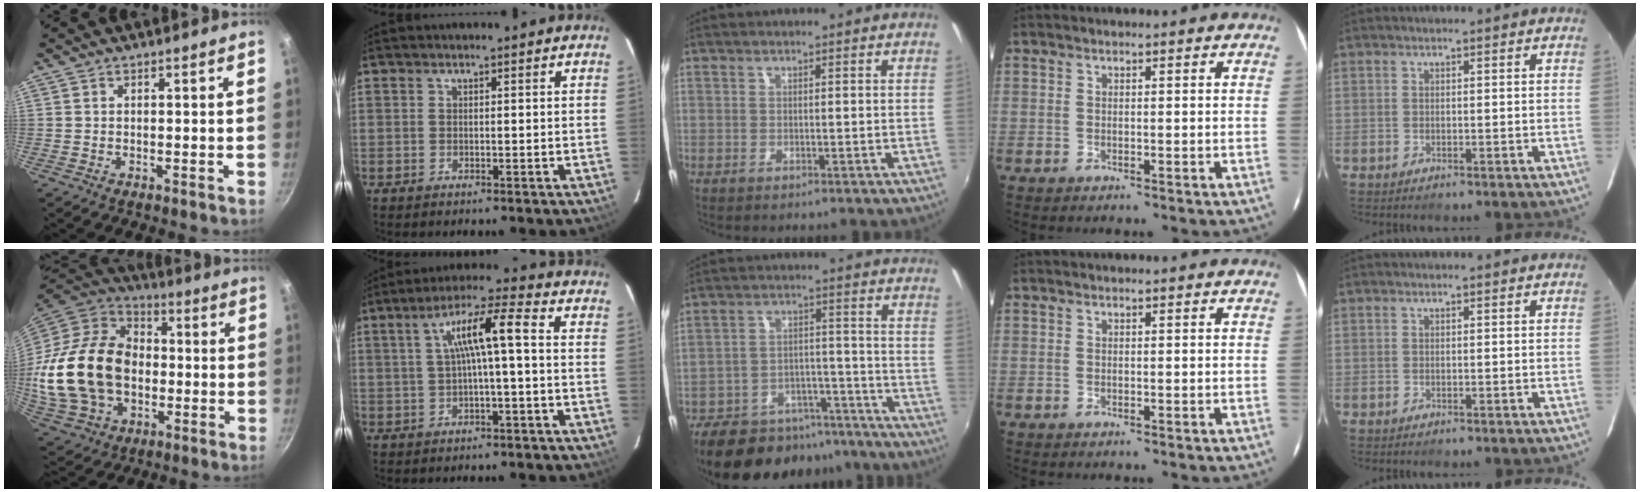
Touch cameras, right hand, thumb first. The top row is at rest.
{"thumb": {"total": 26.6, "force": [-2.0, 19.0, 18.4], "torque": [-0.343, 0.032, -0.026]}, "index": {"total": 7.7, "force": [0.0, 0.5, 7.7], "torque": [-0.143, 0.022, 0.006]}, "middle": {"total": 19.1, "force": [-17.1, 3.5, 7.7], "torque": [-0.149, -0.010, -0.225]}}